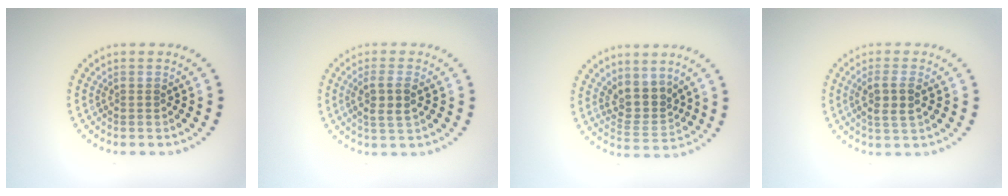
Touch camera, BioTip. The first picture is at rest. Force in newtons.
{"total": 2.7, "press": 2.4, "slide": 1.1}
{"total": 3.3, "press": 2.5, "slide": 2.1}
{"total": 2.7, "press": 2.4, "slide": 1.1}